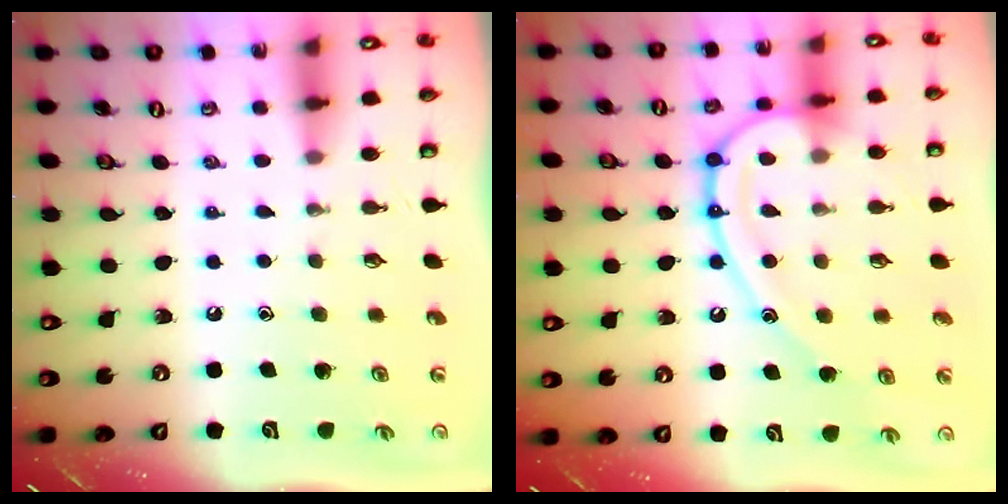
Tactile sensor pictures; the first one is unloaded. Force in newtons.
{"total": 16.4, "press": 16.3, "slide": 1.7}